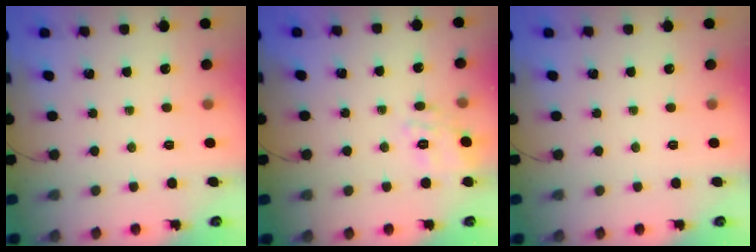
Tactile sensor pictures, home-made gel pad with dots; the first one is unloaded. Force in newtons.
{"total": 6.6, "press": 6.5, "slide": 1.2}
{"total": 0.0}